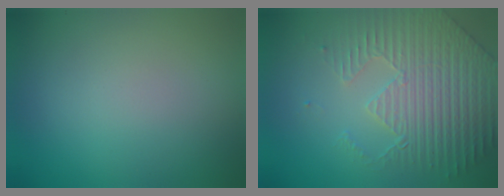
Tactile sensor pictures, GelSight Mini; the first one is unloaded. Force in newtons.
{"total": 4.7, "press": 4.6, "slide": 1.1}